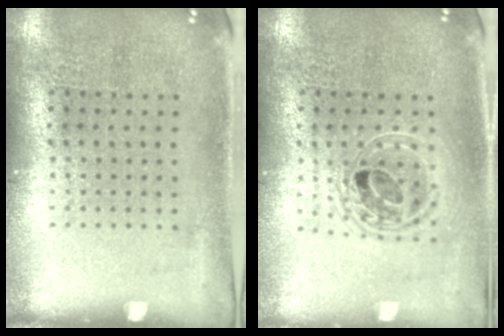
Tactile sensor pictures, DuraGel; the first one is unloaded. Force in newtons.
{"total": 1.7, "press": 1.4, "slide": 0.9}